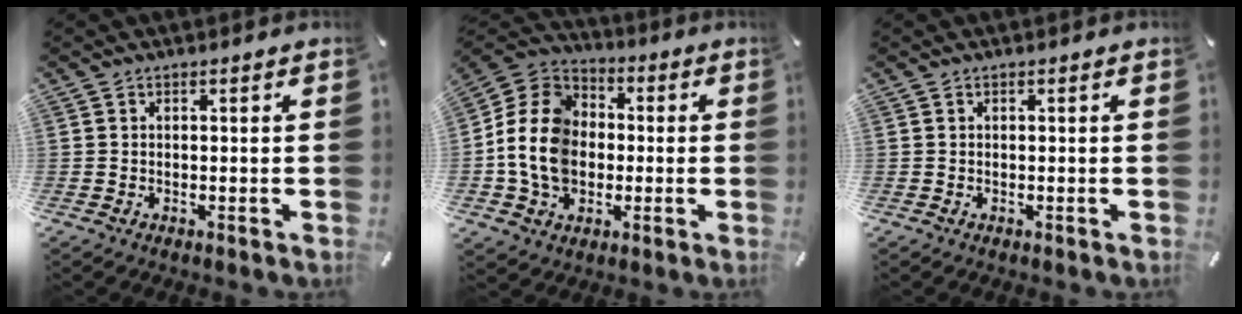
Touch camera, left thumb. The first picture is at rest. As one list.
[{"total": 14.5, "force": [-2.0, 12.4, 7.1], "torque": [-0.183, 0.027, -0.037]}, {"total": 0.0}]